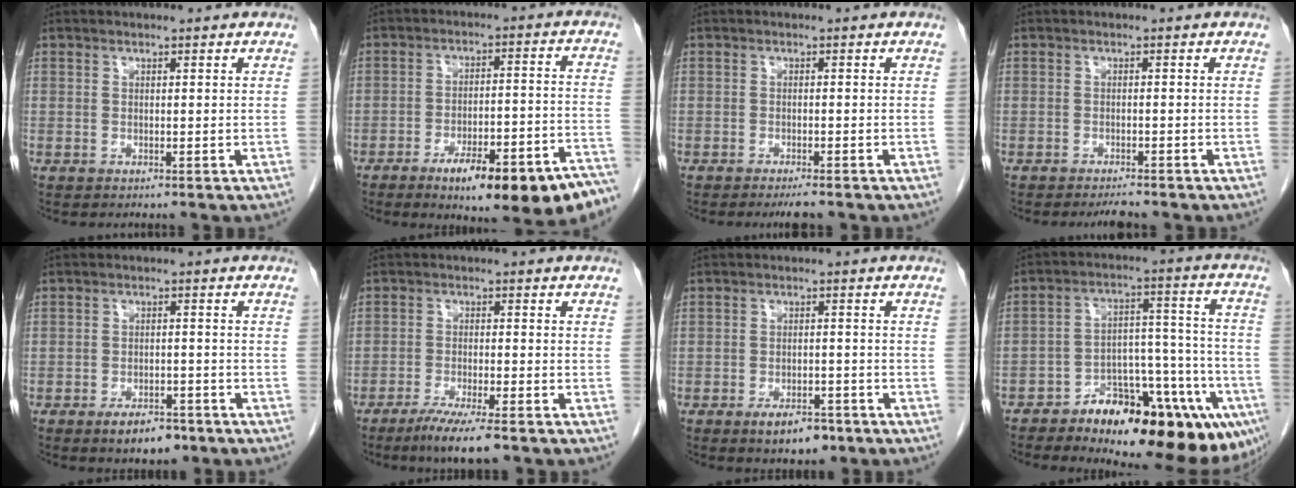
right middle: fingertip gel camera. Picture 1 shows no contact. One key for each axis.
{"total": 17.8, "fx": -12.3, "fy": 3.6, "fz": 12.4, "tx": -0.105, "ty": 0.033, "tz": -0.177}
{"total": 2.5, "fx": -2.1, "fy": 0.3, "fz": 1.4, "tx": -0.019, "ty": -0.004, "tz": -0.029}
{"total": 1.9, "fx": -1.8, "fy": 0.1, "fz": 0.7, "tx": -0.014, "ty": -0.005, "tz": -0.026}
{"total": 5.3, "fx": -3.6, "fy": 2.3, "fz": 3.1, "tx": -0.051, "ty": 0.001, "tz": -0.050}
{"total": 7.2, "fx": -5.1, "fy": 0.5, "fz": 5.1, "tx": -0.085, "ty": -0.016, "tz": -0.084}
{"total": 5.5, "fx": -3.6, "fy": 2.3, "fz": 3.4, "tx": -0.055, "ty": 0.000, "tz": -0.049}
{"total": 21.4, "fx": -14.0, "fy": 6.6, "fz": 14.8, "tx": -0.123, "ty": 0.045, "tz": -0.198}